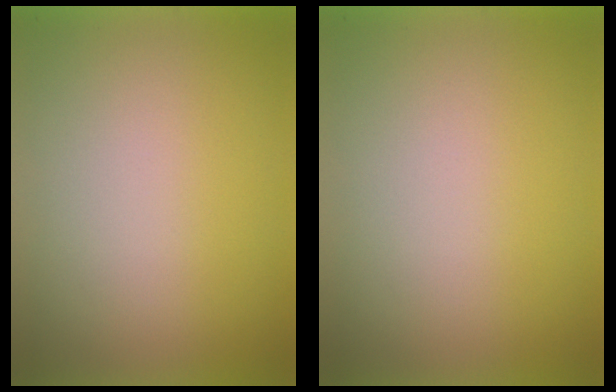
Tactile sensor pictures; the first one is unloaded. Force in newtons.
{"total": 0.0}